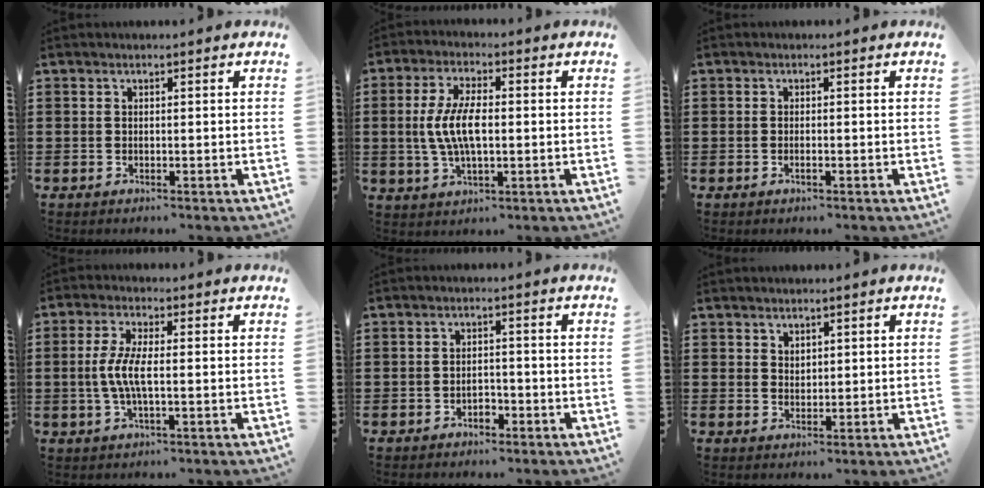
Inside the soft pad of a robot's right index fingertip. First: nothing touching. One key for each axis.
{"total": 7.6, "fx": -0.3, "fy": 3.0, "fz": 7.0, "tx": -0.161, "ty": -0.003, "tz": -0.015}
{"total": 0.7, "fx": -0.3, "fy": 0.2, "fz": 0.6, "tx": -0.013, "ty": -0.005, "tz": -0.004}
{"total": 5.2, "fx": -0.6, "fy": 1.3, "fz": 5.0, "tx": -0.118, "ty": -0.008, "tz": -0.021}
{"total": 2.0, "fx": -1.4, "fy": 1.0, "fz": 1.0, "tx": -0.023, "ty": 0.000, "tz": -0.029}
{"total": 1.8, "fx": 1.5, "fy": 0.9, "fz": 0.2, "tx": -0.005, "ty": 0.003, "tz": 0.029}